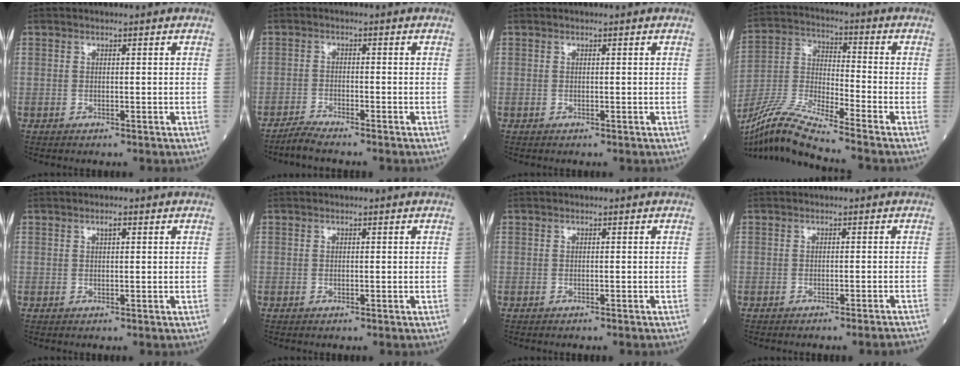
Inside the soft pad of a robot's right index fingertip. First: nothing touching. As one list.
[{"total": 2.8, "force": [-2.7, -0.6, 0.7], "torque": [-0.024, -0.011, -0.056]}, {"total": 0.0}, {"total": 13.3, "force": [-11.5, -1.5, 6.6], "torque": [-0.139, -0.015, -0.220]}, {"total": 0.9, "force": [0.4, 0.2, 0.7], "torque": [-0.015, 0.001, 0.006]}, {"total": 0.0}, {"total": 0.7, "force": [-0.6, -0.1, 0.3], "torque": [-0.002, 0.000, -0.010]}, {"total": 4.6, "force": [-4.3, -0.8, 1.4], "torque": [-0.013, -0.010, -0.051]}]